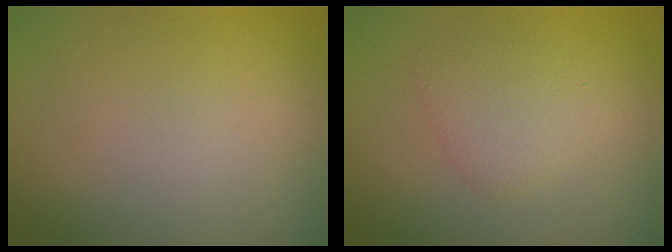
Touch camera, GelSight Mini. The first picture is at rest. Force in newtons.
{"total": 2.4, "press": 2.4, "slide": 0.1}